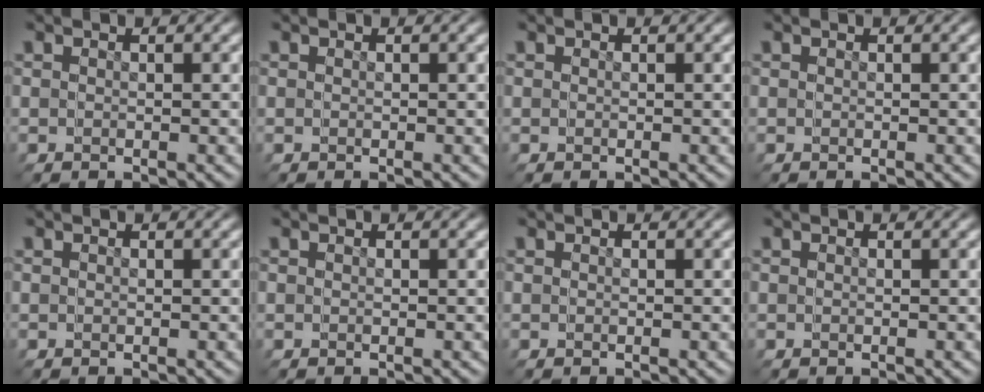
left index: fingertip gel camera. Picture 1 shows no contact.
{"total": 0.0}
{"total": 0.0}
{"total": 0.0}
{"total": 0.0}
{"total": 0.0}
{"total": 0.0}
{"total": 0.0}